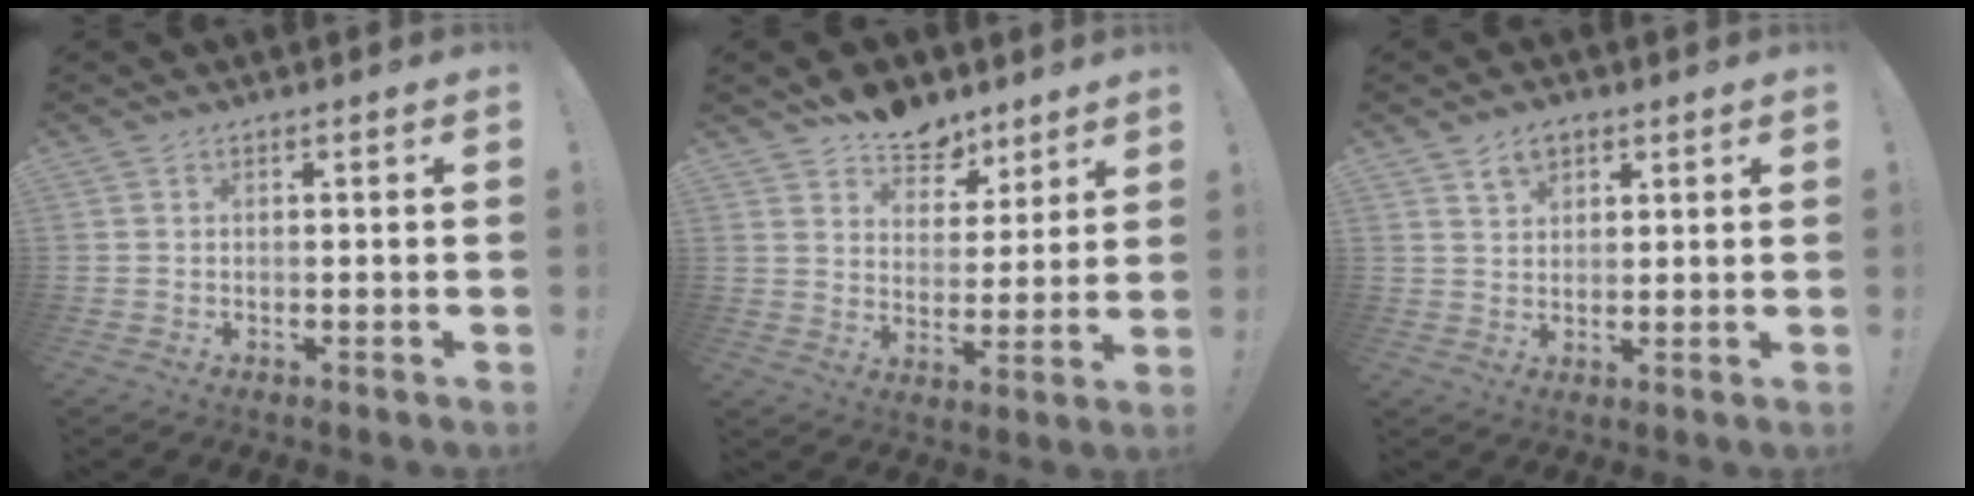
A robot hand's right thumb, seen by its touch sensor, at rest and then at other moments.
{"total": 10.1, "force": [8.0, 5.7, 2.2], "torque": [-0.028, -0.064, 0.153]}
{"total": 5.0, "force": [3.1, 3.3, 2.0], "torque": [-0.032, -0.010, 0.057]}